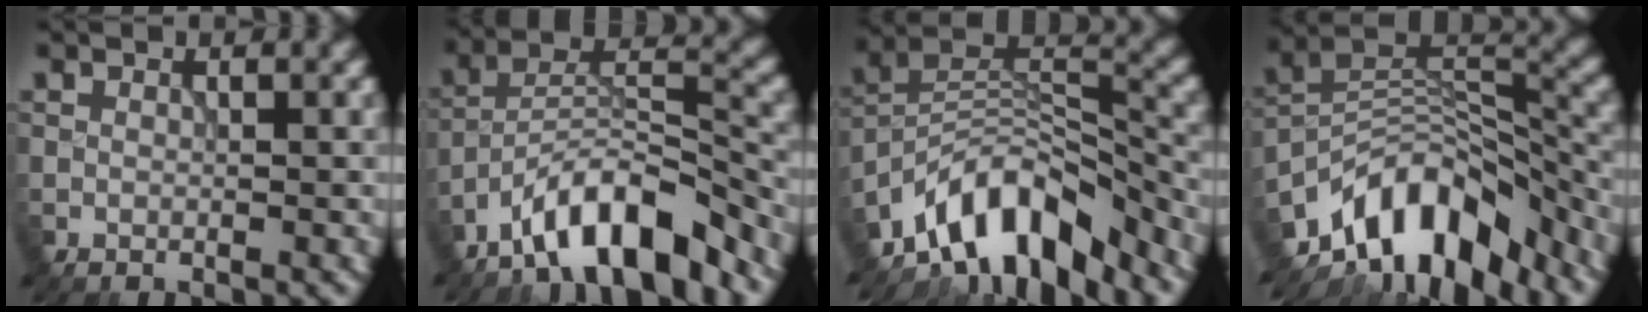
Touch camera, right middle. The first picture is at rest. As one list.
[{"total": 8.9, "force": [-6.8, 2.3, 5.3], "torque": [-0.077, 0.012, -0.125]}, {"total": 10.6, "force": [-7.9, 4.0, 5.8], "torque": [-0.089, 0.013, -0.155]}, {"total": 11.6, "force": [-8.1, 5.1, 6.5], "torque": [-0.104, 0.017, -0.156]}]